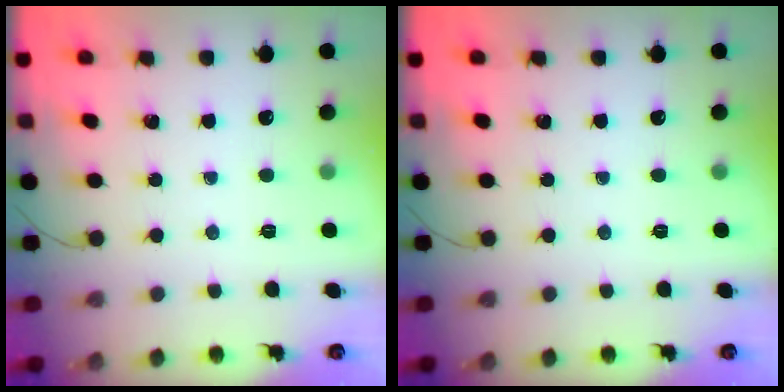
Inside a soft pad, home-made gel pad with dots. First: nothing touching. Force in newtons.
{"total": 0.0}